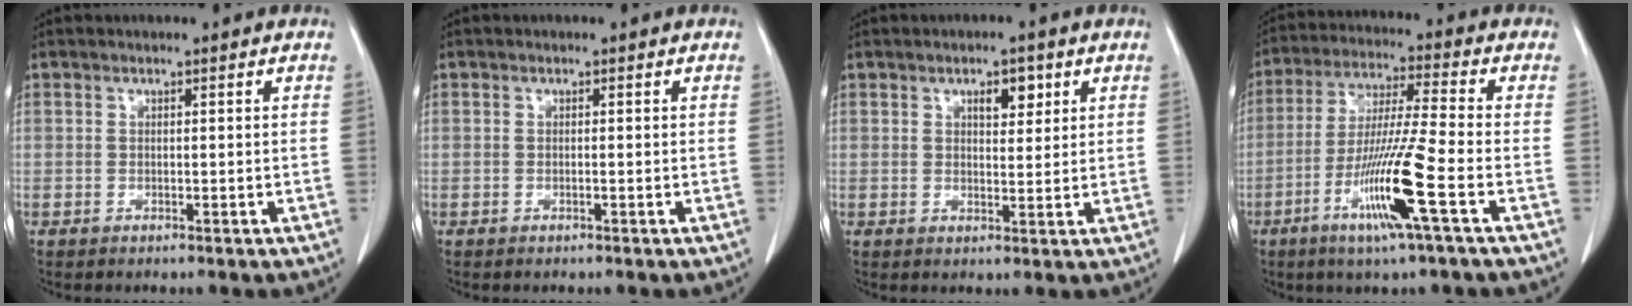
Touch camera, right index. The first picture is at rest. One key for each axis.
{"total": 0.0}
{"total": 3.5, "fx": 1.8, "fy": 1.6, "fz": 2.6, "tx": -0.038, "ty": 0.001, "tz": 0.027}
{"total": 12.7, "fx": -5.1, "fy": -1.0, "fz": 11.6, "tx": -0.228, "ty": -0.020, "tz": -0.100}